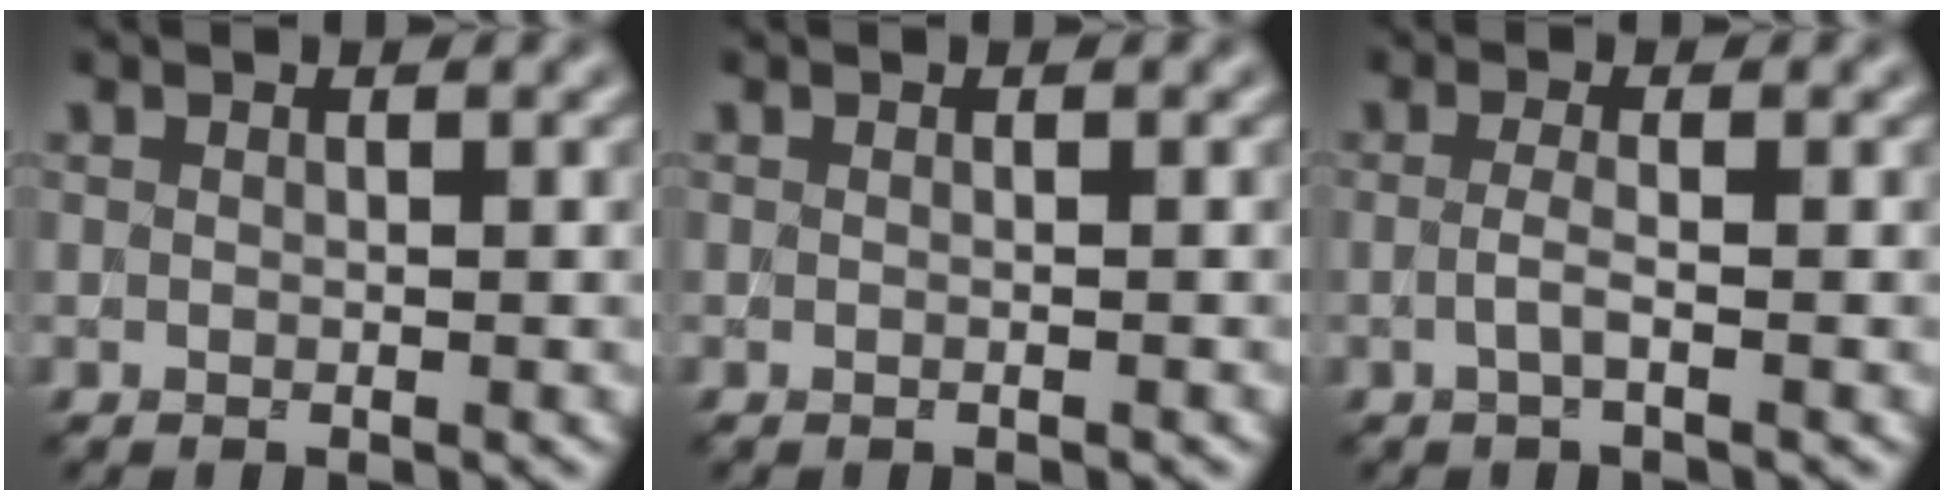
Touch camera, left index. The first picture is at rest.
{"total": 0.6, "force": [-0.1, 0.3, 0.5], "torque": [-0.005, -0.005, -0.007]}
{"total": 1.5, "force": [-0.2, 0.5, 1.5], "torque": [-0.030, -0.001, -0.011]}